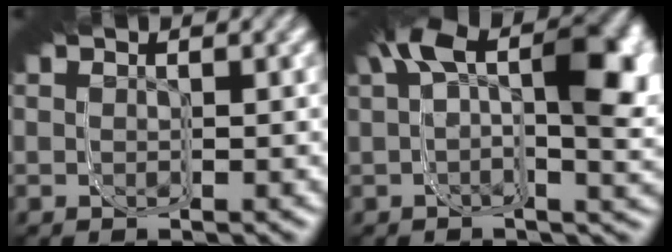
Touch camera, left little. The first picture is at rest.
{"total": 6.1, "force": [0.5, 2.2, 5.7], "torque": [-0.078, 0.015, 0.007]}